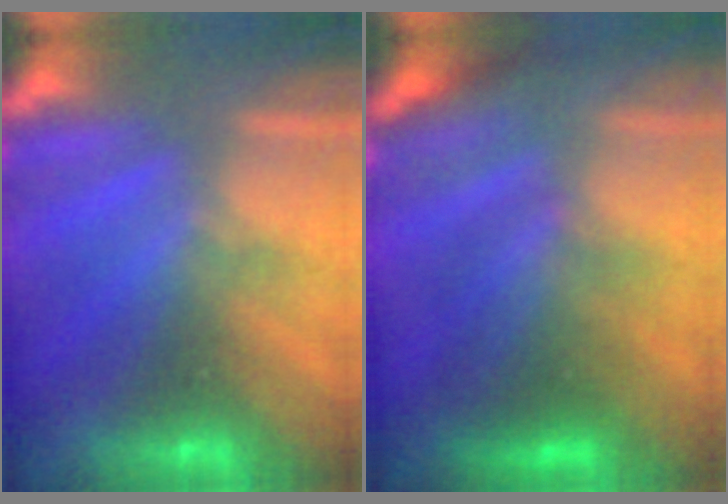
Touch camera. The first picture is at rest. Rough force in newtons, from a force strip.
{"total": 2.3}